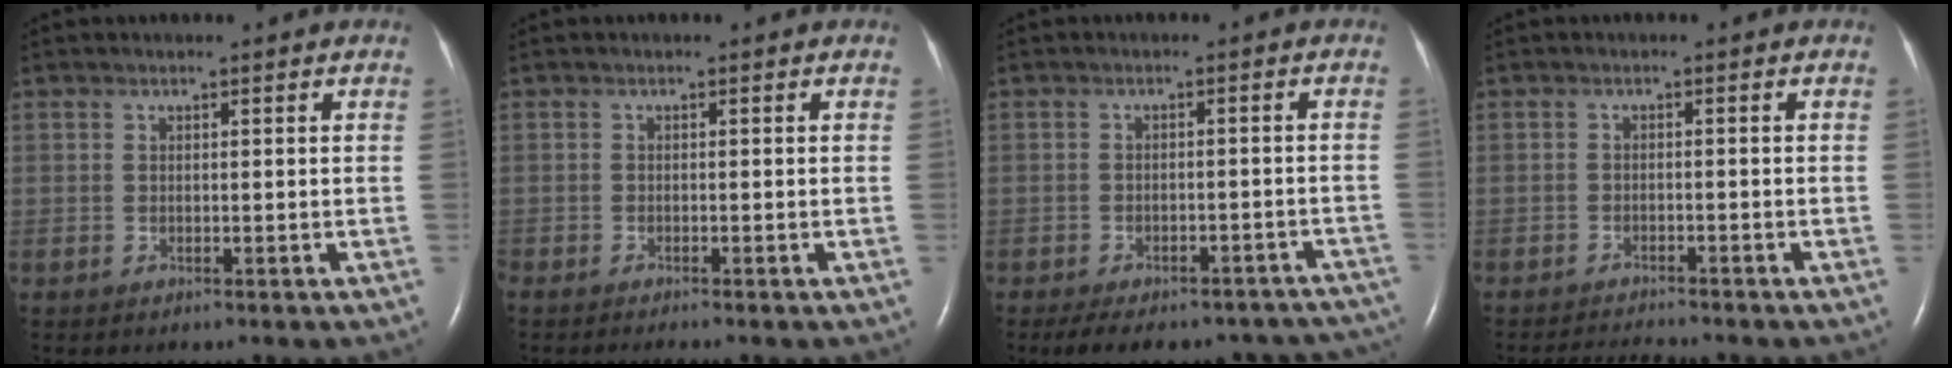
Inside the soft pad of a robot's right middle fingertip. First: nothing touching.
{"total": 1.8, "force": [-1.6, -0.2, 0.8], "torque": [-0.013, -0.002, -0.024]}
{"total": 19.4, "force": [-16.2, 7.9, 7.0], "torque": [-0.104, 0.012, -0.183]}
{"total": 3.8, "force": [-3.8, -0.2, 0.7], "torque": [-0.018, -0.016, -0.060]}